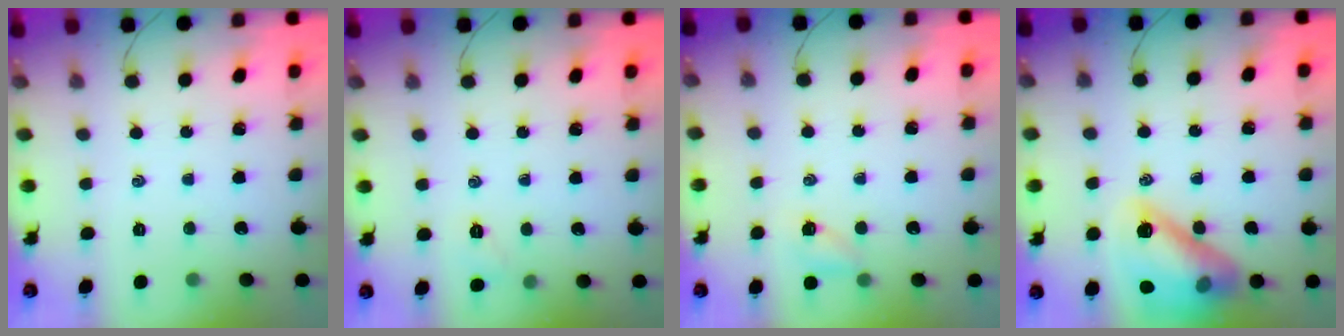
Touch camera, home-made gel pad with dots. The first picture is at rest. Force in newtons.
{"total": 4.2, "press": 4.1, "slide": 1.2}
{"total": 3.9, "press": 3.7, "slide": 1.2}
{"total": 17.4, "press": 17.4, "slide": 1.4}